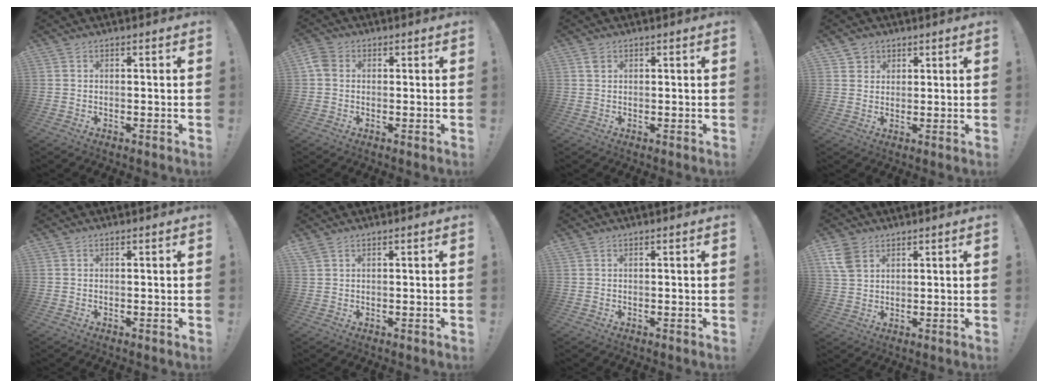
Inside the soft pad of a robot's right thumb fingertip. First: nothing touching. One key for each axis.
{"total": 4.6, "fx": 0.8, "fy": 3.6, "fz": 2.7, "tx": -0.050, "ty": 0.007, "tz": 0.015}
{"total": 1.7, "fx": 1.1, "fy": 1.0, "fz": 0.8, "tx": -0.001, "ty": -0.005, "tz": 0.016}
{"total": 3.6, "fx": 1.8, "fy": 3.0, "fz": 0.4, "tx": 0.002, "ty": -0.013, "tz": 0.032}
{"total": 0.0}
{"total": 1.6, "fx": 1.2, "fy": 0.8, "fz": 0.8, "tx": -0.021, "ty": 0.001, "tz": 0.023}
{"total": 0.0}
{"total": 7.5, "fx": 4.0, "fy": 4.9, "fz": 4.0, "tx": -0.074, "ty": -0.007, "tz": 0.078}